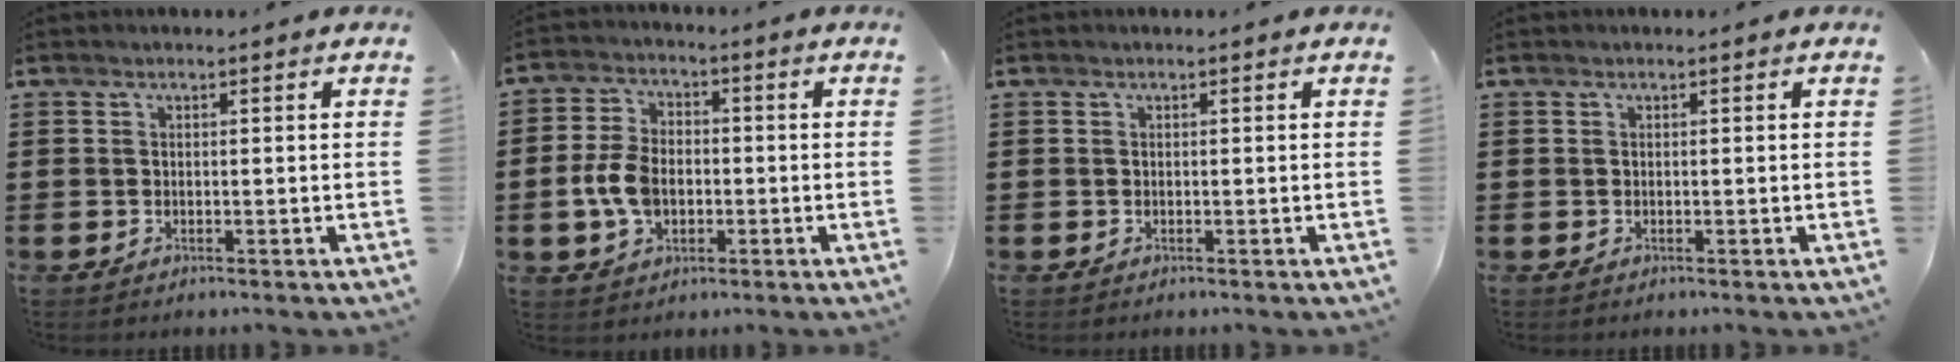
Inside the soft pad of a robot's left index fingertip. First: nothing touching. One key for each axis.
{"total": 7.3, "fx": -1.3, "fy": 4.8, "fz": 5.3, "tx": -0.138, "ty": 0.001, "tz": -0.031}
{"total": 0.0}
{"total": 0.0}